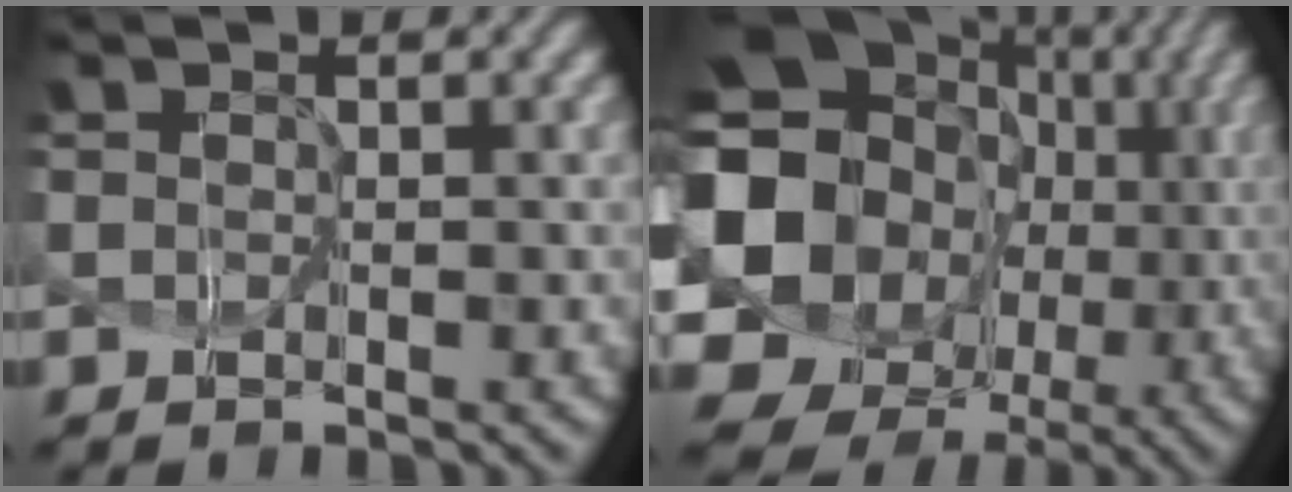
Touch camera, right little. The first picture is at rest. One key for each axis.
{"total": 17.9, "fx": 0.0, "fy": 15.3, "fz": 9.2, "tx": -0.196, "ty": -0.034, "tz": 0.007}